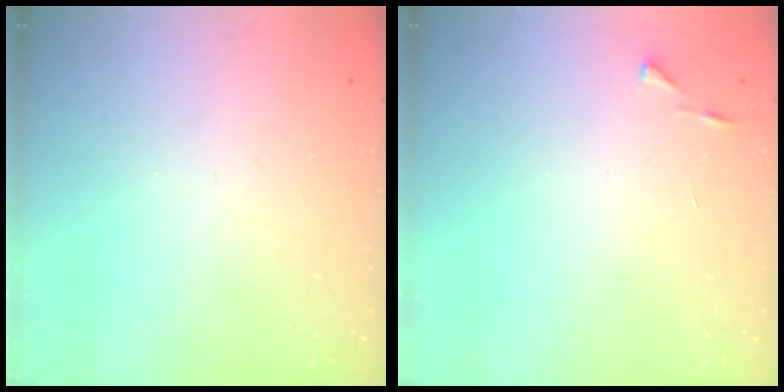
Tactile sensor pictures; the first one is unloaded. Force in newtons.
{"total": 3.1, "press": 3.1, "slide": 0.3}